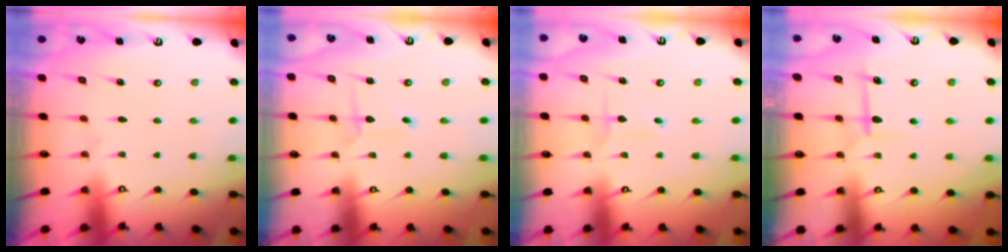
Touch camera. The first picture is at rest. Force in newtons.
{"total": 2.2, "press": 2.2, "slide": 0.2}
{"total": 2.7, "press": 2.7, "slide": 0.2}
{"total": 6.2, "press": 6.2, "slide": 0.3}